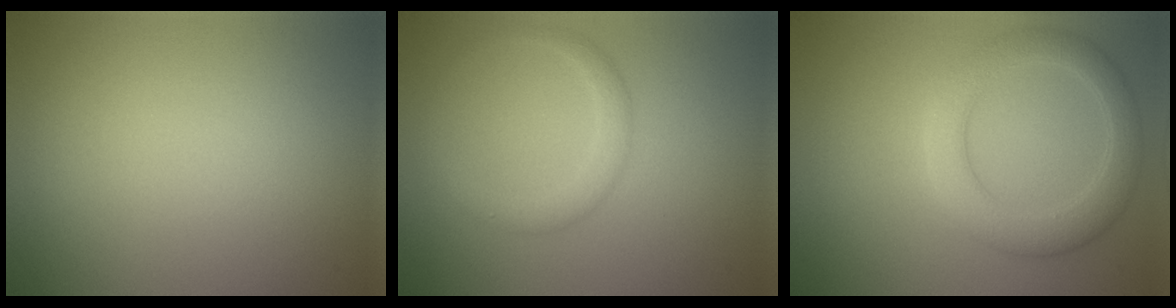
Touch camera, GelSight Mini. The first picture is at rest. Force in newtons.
{"total": 2.1, "press": 2.1, "slide": 0.1}
{"total": 4.3, "press": 4.3, "slide": 0.2}